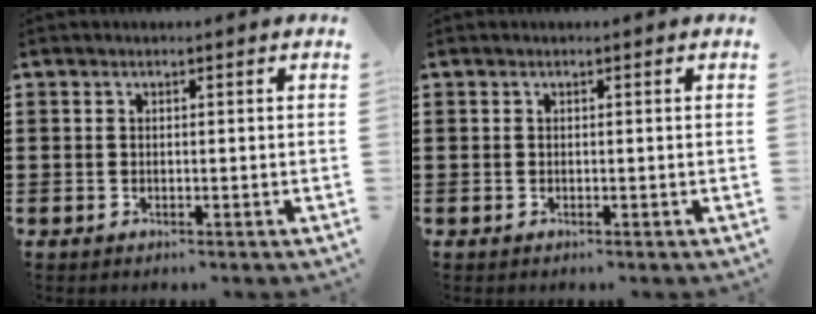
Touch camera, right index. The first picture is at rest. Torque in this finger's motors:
{"motor_torque": [0.00, 0.00, 0.01, 0.00]}